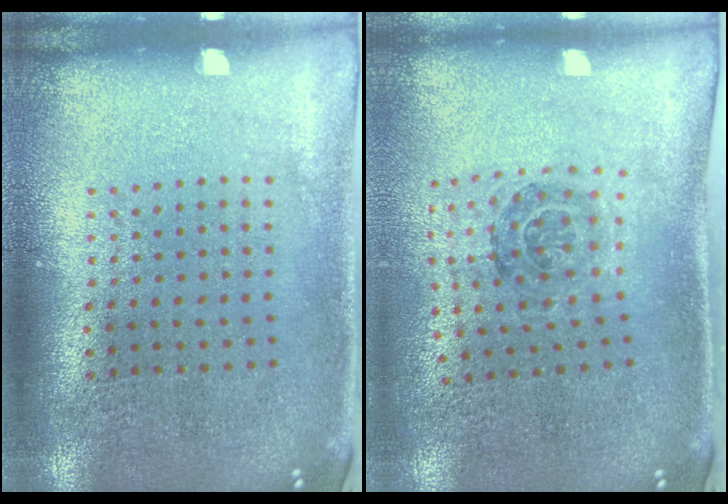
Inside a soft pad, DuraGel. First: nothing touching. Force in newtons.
{"total": 1.1, "press": 1.1, "slide": 0.4}